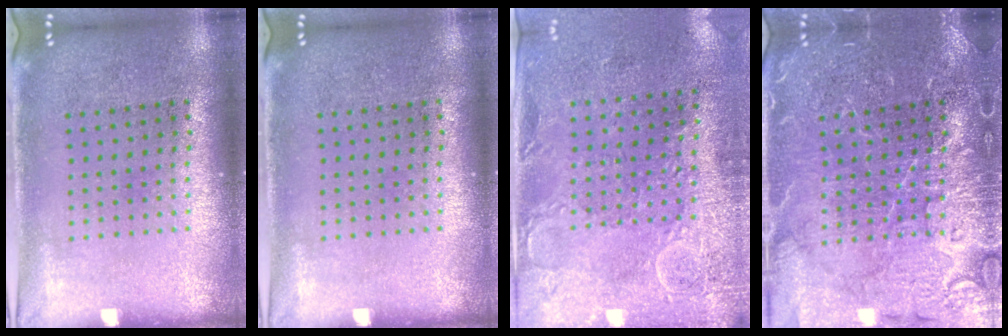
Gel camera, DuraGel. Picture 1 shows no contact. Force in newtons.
{"total": 0.0}
{"total": 2.9, "press": 2.5, "slide": 1.5}
{"total": 6.1, "press": 6.1, "slide": 0.9}